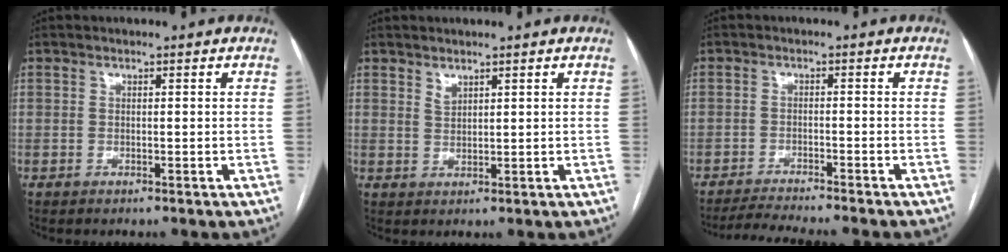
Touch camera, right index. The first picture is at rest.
{"total": 1.5, "force": [1.3, 0.5, 0.6], "torque": [-0.010, -0.003, 0.027]}
{"total": 7.5, "force": [-6.9, -0.7, 2.9], "torque": [-0.040, -0.015, -0.111]}